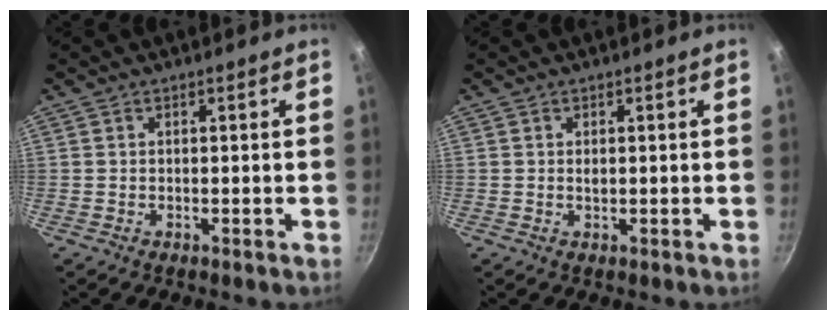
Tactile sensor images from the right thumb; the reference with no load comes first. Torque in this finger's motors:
{"motor_torque": [0.19, 0.00, 0.29, -0.09, 0.01]}